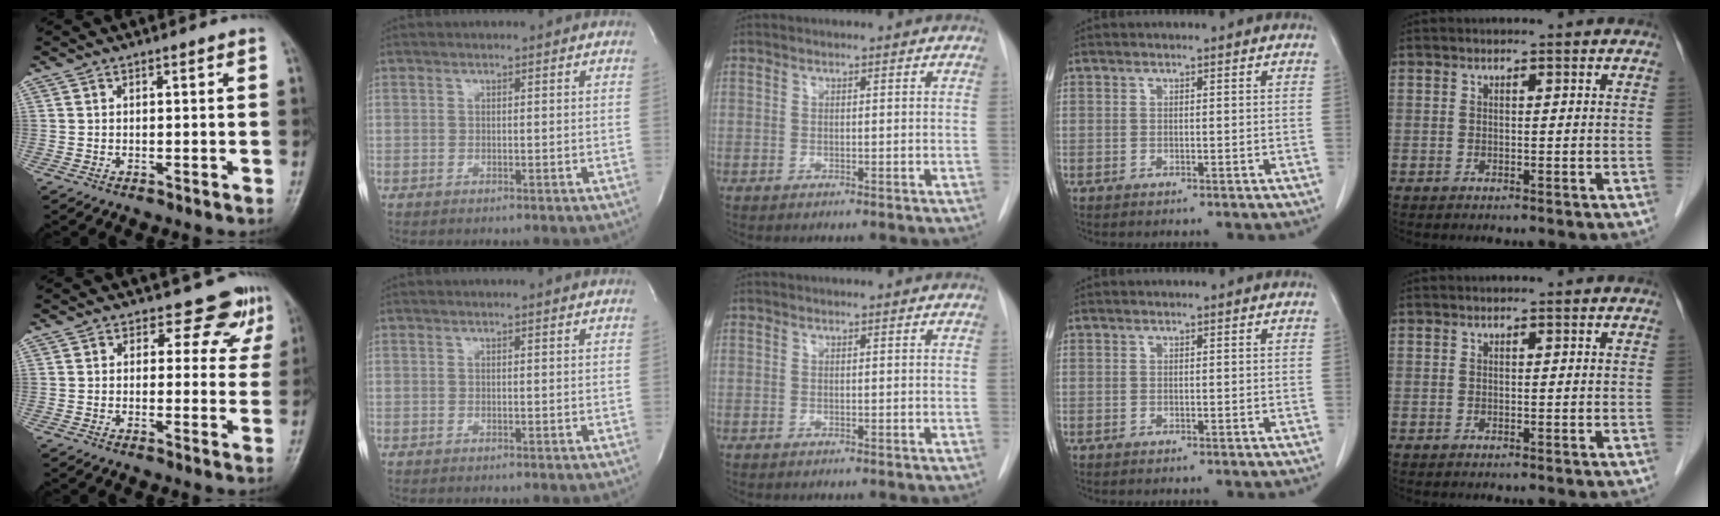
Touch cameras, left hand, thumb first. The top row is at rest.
{"thumb": {"total": 6.4, "force": [4.6, 4.1, 1.8], "torque": [0.015, -0.026, 0.042]}, "index": {"total": 1.4, "force": [1.3, -0.3, 0.3], "torque": [-0.015, 0.000, 0.015]}}